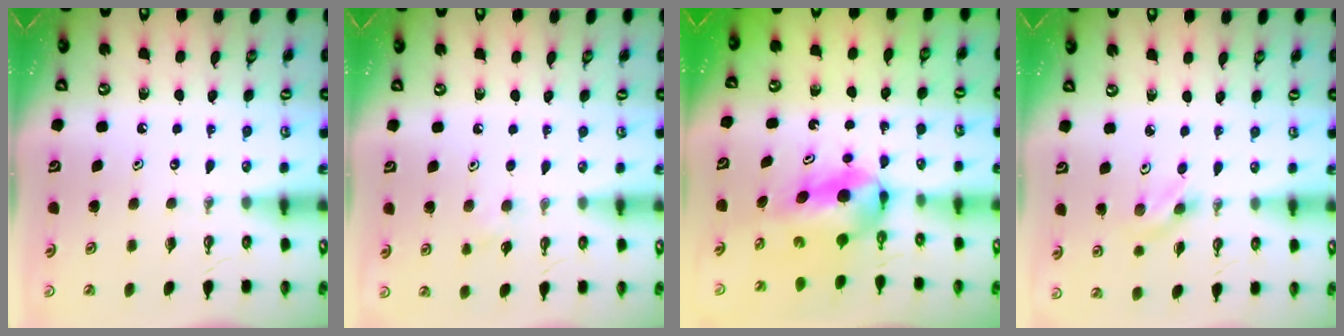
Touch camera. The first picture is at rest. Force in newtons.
{"total": 6.8, "press": 5.2, "slide": 4.2}
{"total": 5.9, "press": 5.5, "slide": 2.1}
{"total": 3.3, "press": 3.0, "slide": 1.4}